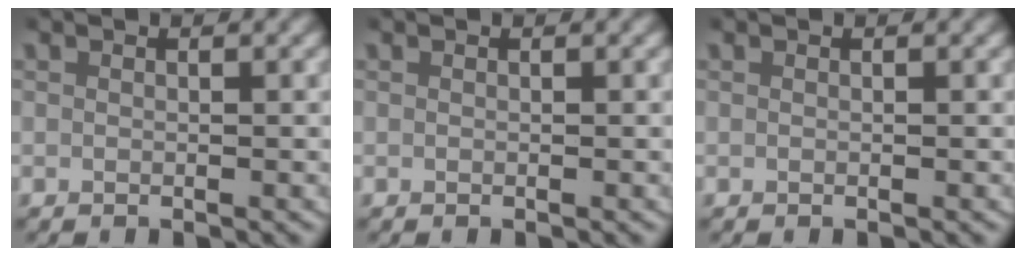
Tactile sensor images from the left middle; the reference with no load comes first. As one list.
[{"total": 0.0}, {"total": 0.0}]